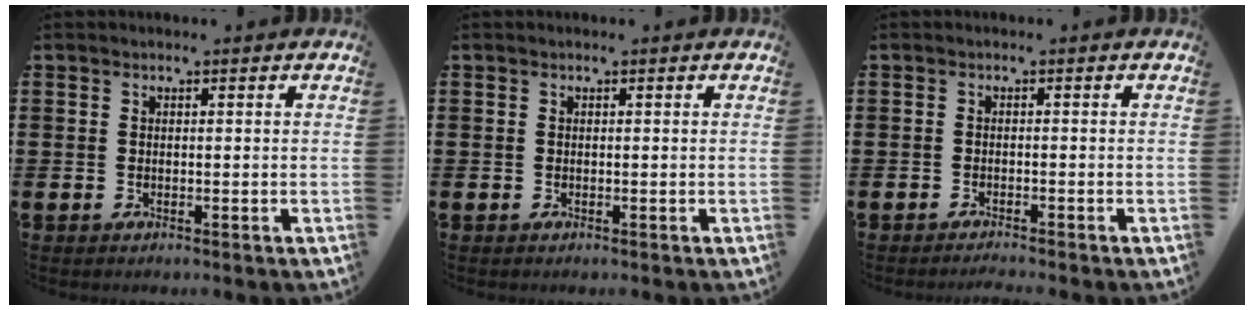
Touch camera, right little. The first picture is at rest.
{"total": 0.0}
{"total": 0.8, "force": [-0.8, -0.1, 0.2], "torque": [-0.003, -0.002, -0.016]}